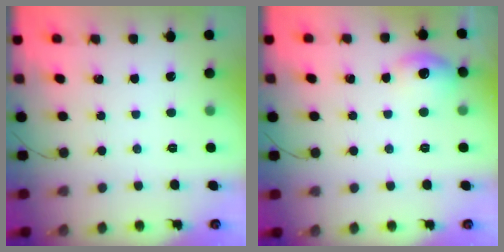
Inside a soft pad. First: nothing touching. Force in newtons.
{"total": 8.1, "press": 8.0, "slide": 1.4}